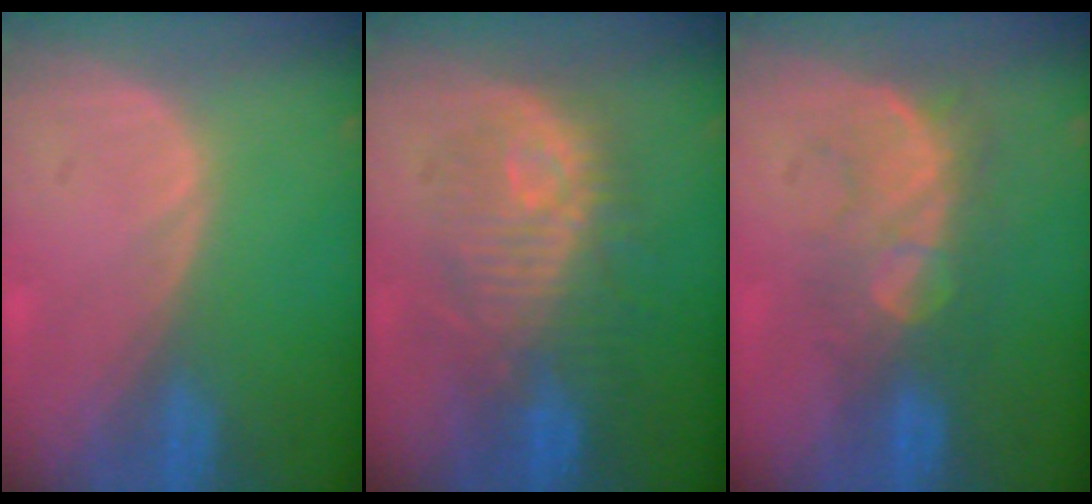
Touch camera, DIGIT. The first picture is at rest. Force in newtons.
{"total": 9.9, "press": 9.9, "slide": 0.2}
{"total": 8.3, "press": 7.7, "slide": 3.1}